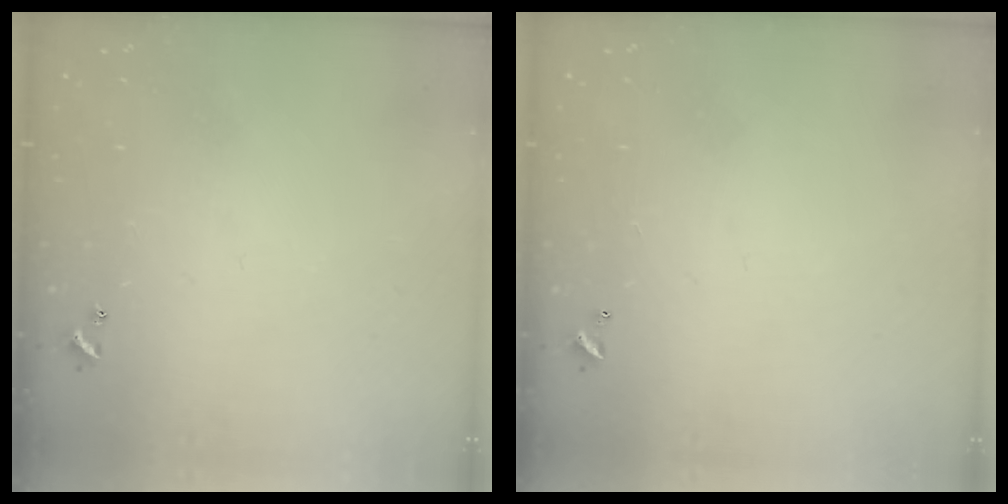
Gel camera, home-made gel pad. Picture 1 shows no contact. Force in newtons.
{"total": 2.8, "press": 2.8, "slide": 0.1}